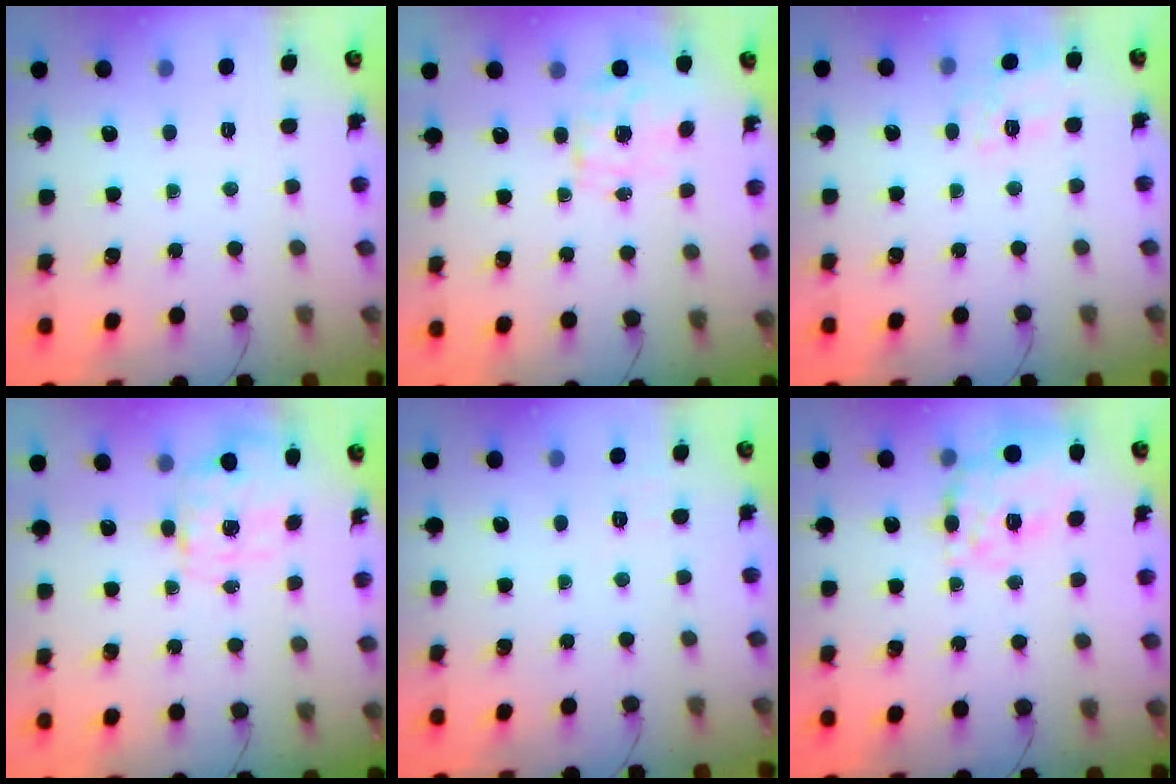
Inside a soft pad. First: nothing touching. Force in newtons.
{"total": 0.9, "press": 0.7, "slide": 0.6}
{"total": 13.0, "press": 13.0, "slide": 0.6}
{"total": 2.8, "press": 2.6, "slide": 0.9}
{"total": 1.6, "press": 0.1, "slide": 1.6}
{"total": 14.7, "press": 14.2, "slide": 3.8}